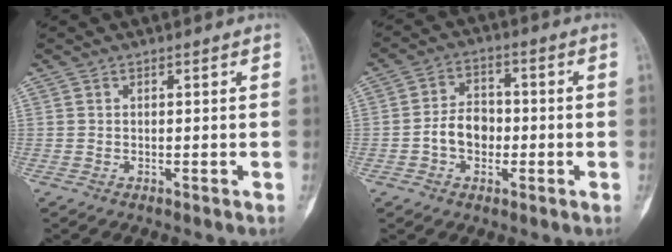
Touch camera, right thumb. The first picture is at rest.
{"total": 6.9, "force": [-1.4, 5.1, 4.3], "torque": [-0.055, 0.025, -0.032]}